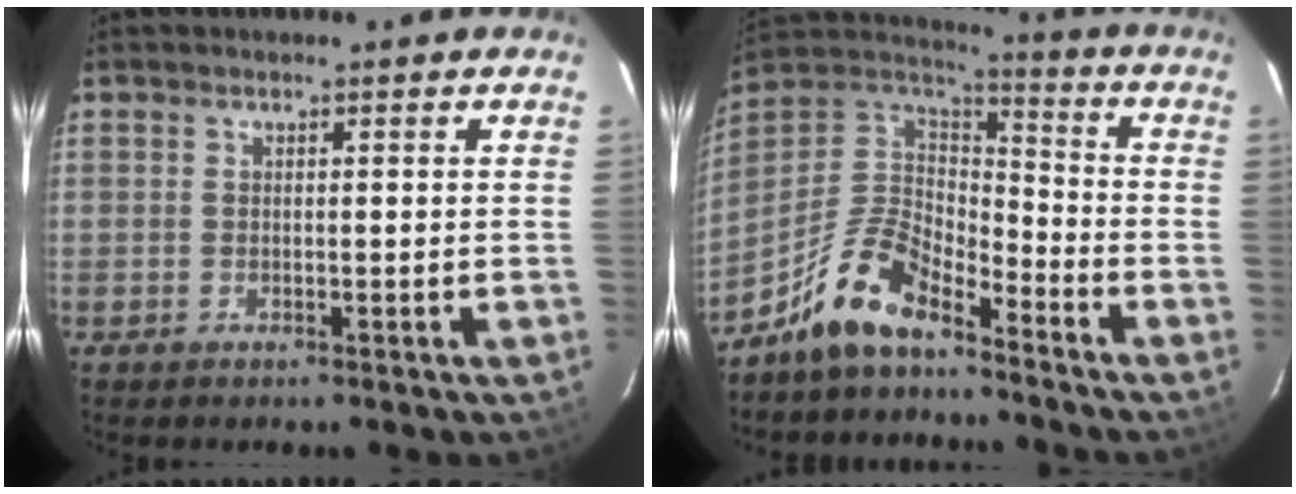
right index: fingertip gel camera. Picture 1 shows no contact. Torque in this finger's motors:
{"motor_torque": [1.06, -1.07, 0.56, 0.12]}